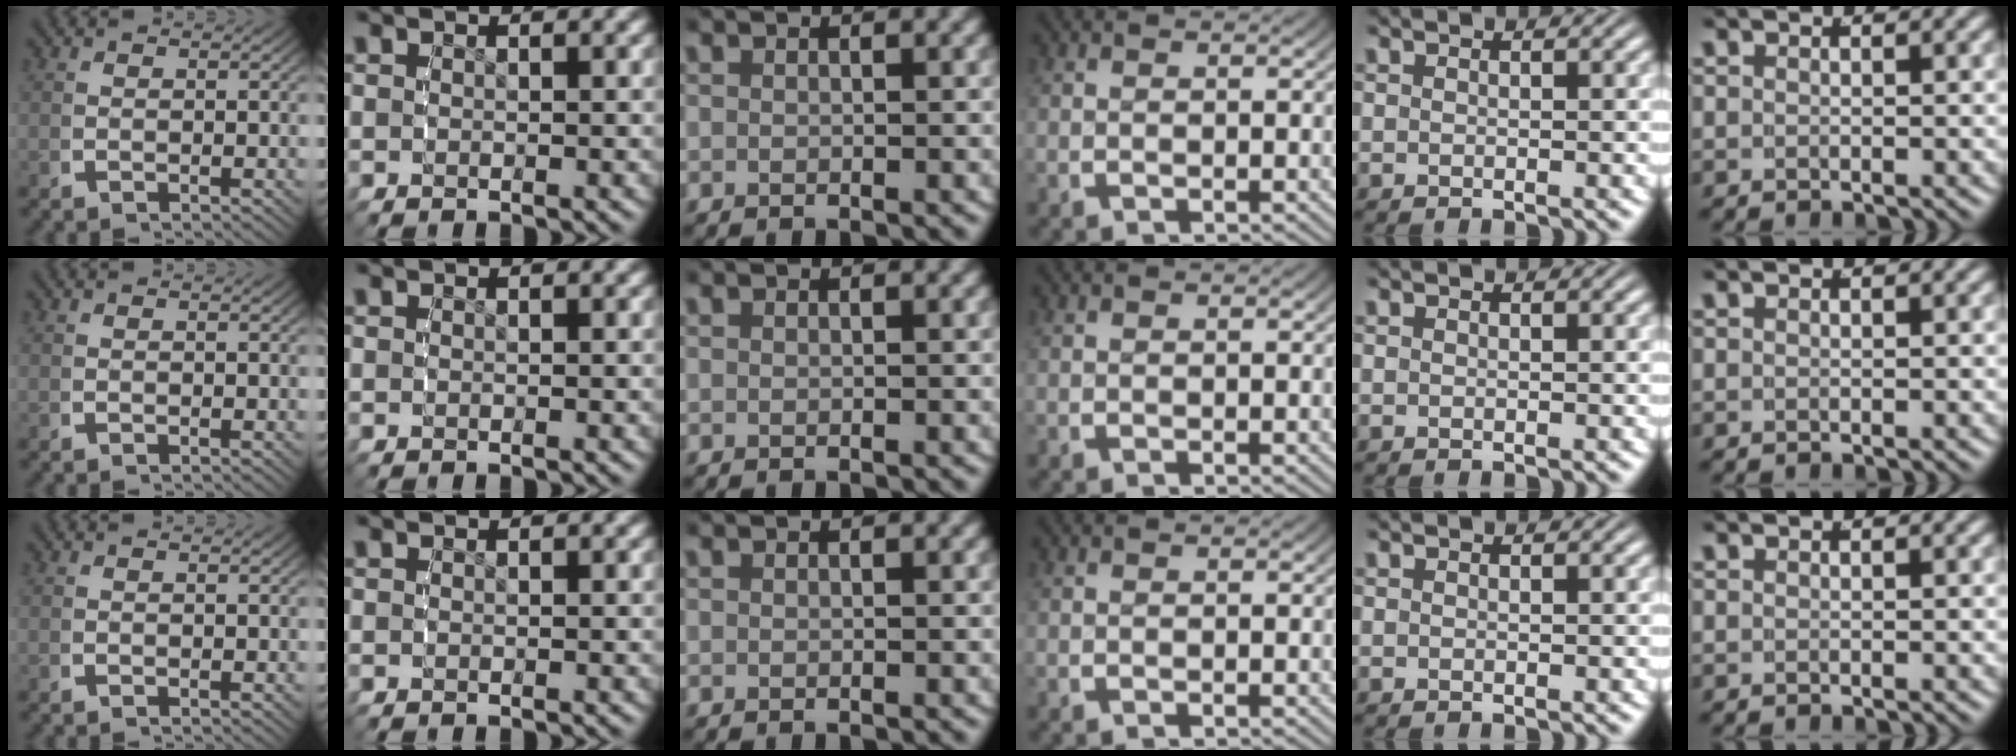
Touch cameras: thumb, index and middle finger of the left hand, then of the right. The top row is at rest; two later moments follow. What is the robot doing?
{"motion": "grasp_and_lifting", "object": "bottle cap"}